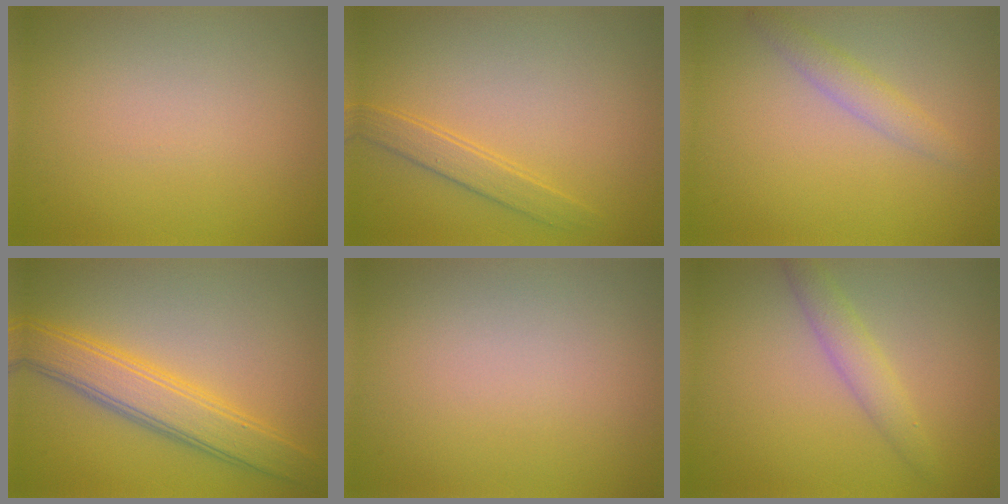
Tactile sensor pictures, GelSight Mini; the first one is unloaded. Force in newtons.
{"total": 2.0, "press": 2.0, "slide": 0.1}
{"total": 2.7, "press": 2.7, "slide": 0.2}
{"total": 5.2, "press": 5.2, "slide": 0.3}
{"total": 0.0}
{"total": 2.2, "press": 2.2, "slide": 0.0}